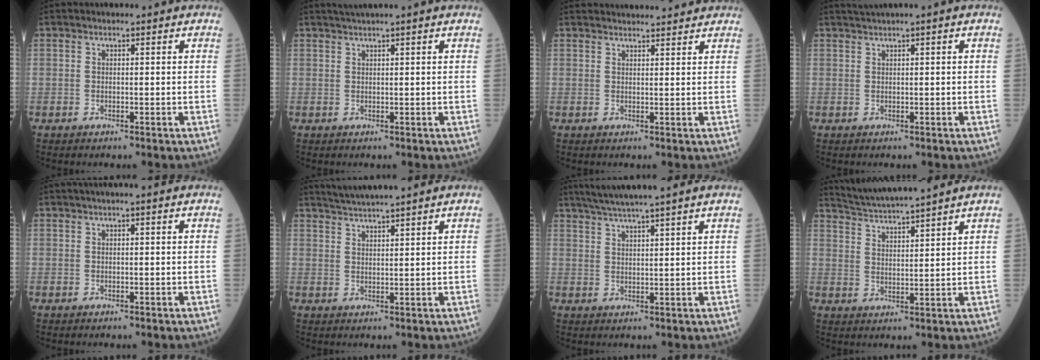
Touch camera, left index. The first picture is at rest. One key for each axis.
{"total": 1.8, "fx": 1.4, "fy": -0.8, "fz": 0.9, "tx": -0.018, "ty": 0.003, "tz": 0.031}
{"total": 9.3, "fx": 8.9, "fy": 0.8, "fz": 2.3, "tx": -0.029, "ty": 0.029, "tz": 0.108}
{"total": 1.5, "fx": 0.9, "fy": -0.3, "fz": 1.2, "tx": -0.026, "ty": 0.011, "tz": 0.023}
{"total": 0.7, "fx": 0.3, "fy": -0.2, "fz": 0.6, "tx": -0.017, "ty": 0.006, "tz": 0.007}
{"total": 5.3, "fx": 4.7, "fy": -1.4, "fz": 2.0, "tx": -0.040, "ty": 0.016, "tz": 0.086}
{"total": 7.7, "fx": 6.4, "fy": -1.6, "fz": 4.0, "tx": -0.065, "ty": 0.014, "tz": 0.100}
{"total": 9.4, "fx": 8.6, "fy": -1.9, "fz": 3.2, "tx": -0.066, "ty": 0.010, "tz": 0.147}